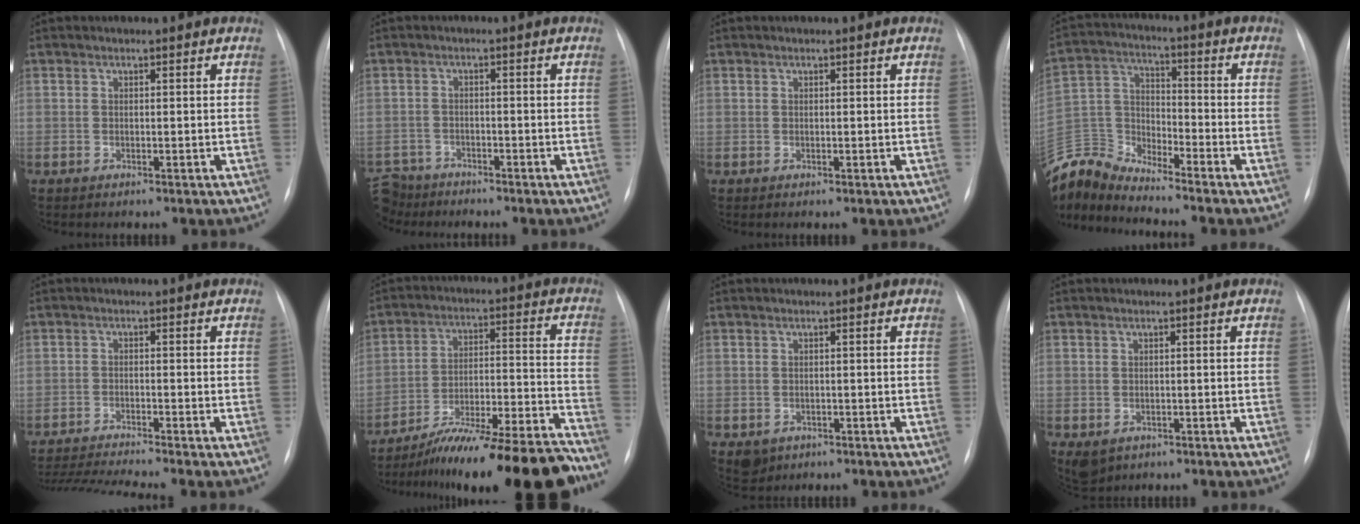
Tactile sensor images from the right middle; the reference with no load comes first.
{"total": 6.9, "force": [-6.1, 3.2, 0.2], "torque": [-0.012, 0.002, -0.109]}
{"total": 0.0}
{"total": 10.5, "force": [-10.5, 0.2, 0.2], "torque": [-0.019, 0.035, -0.212]}
{"total": 7.7, "force": [-6.9, -1.9, 2.9], "torque": [-0.045, -0.018, -0.120]}
{"total": 21.2, "force": [-18.7, -0.1, 10.0], "torque": [-0.117, 0.002, -0.292]}
{"total": 2.7, "force": [-1.4, 2.2, 0.7], "torque": [-0.008, 0.001, -0.012]}
{"total": 3.2, "force": [-1.6, 2.5, 1.3], "torque": [-0.020, -0.004, -0.012]}